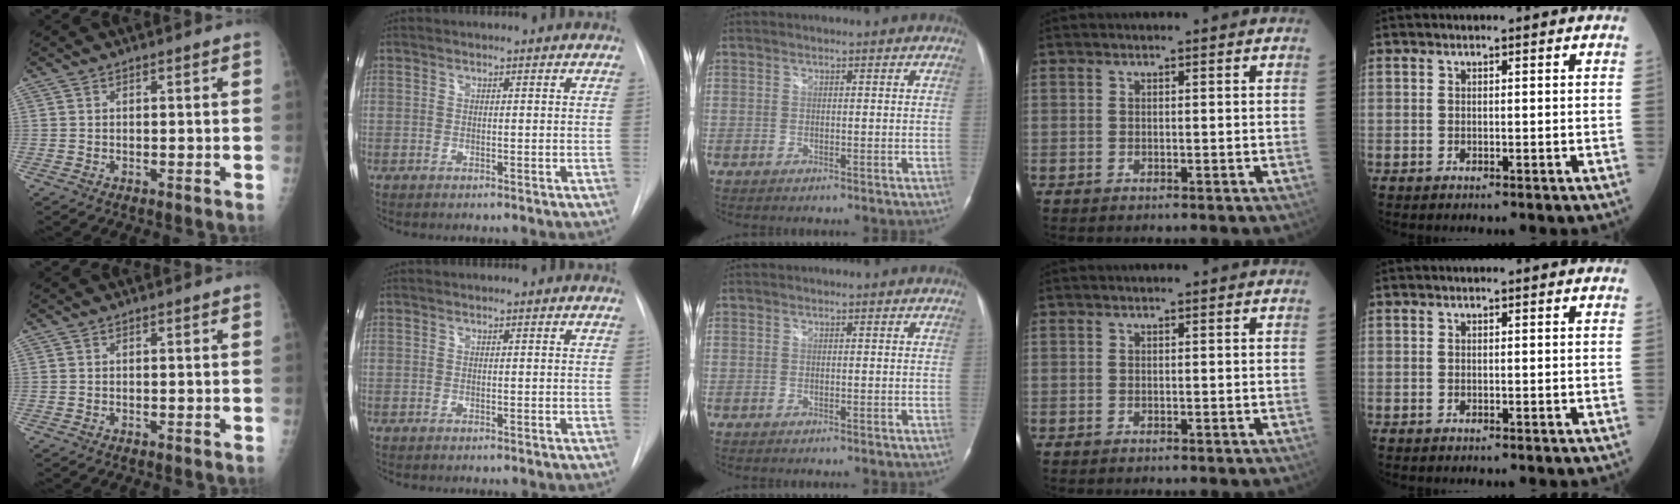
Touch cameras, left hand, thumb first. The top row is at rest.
{}